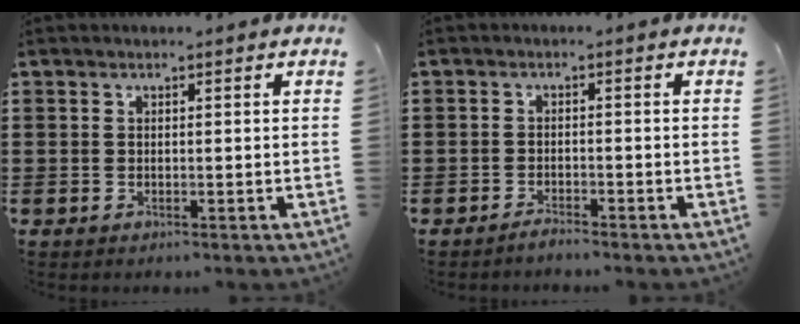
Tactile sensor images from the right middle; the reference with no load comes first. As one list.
[{"total": 1.5, "force": [-1.5, 0.1, 0.3], "torque": [-0.009, 0.000, -0.029]}]